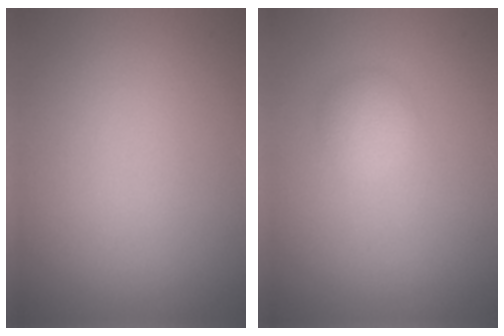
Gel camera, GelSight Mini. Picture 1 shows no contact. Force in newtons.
{"total": 1.8, "press": 1.8, "slide": 0.0}